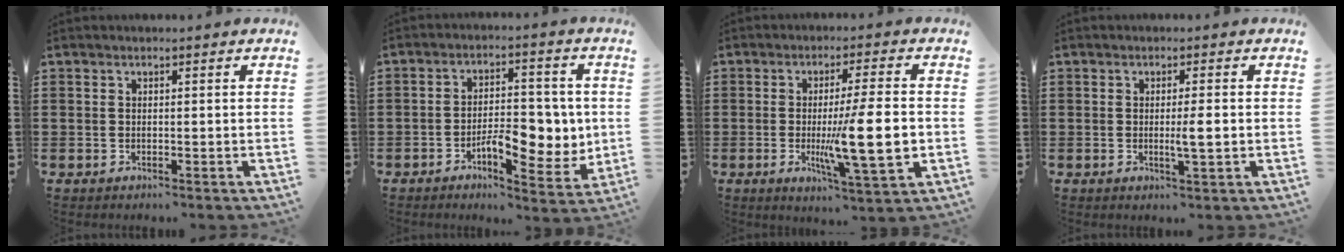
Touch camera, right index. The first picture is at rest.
{"total": 8.5, "force": [-1.7, 4.3, 7.1], "torque": [-0.080, -0.002, -0.034]}
{"total": 12.0, "force": [-1.3, 2.0, 11.7], "torque": [-0.199, -0.020, -0.026]}
{"total": 3.1, "force": [-0.2, 0.3, 3.1], "torque": [-0.053, -0.005, -0.004]}